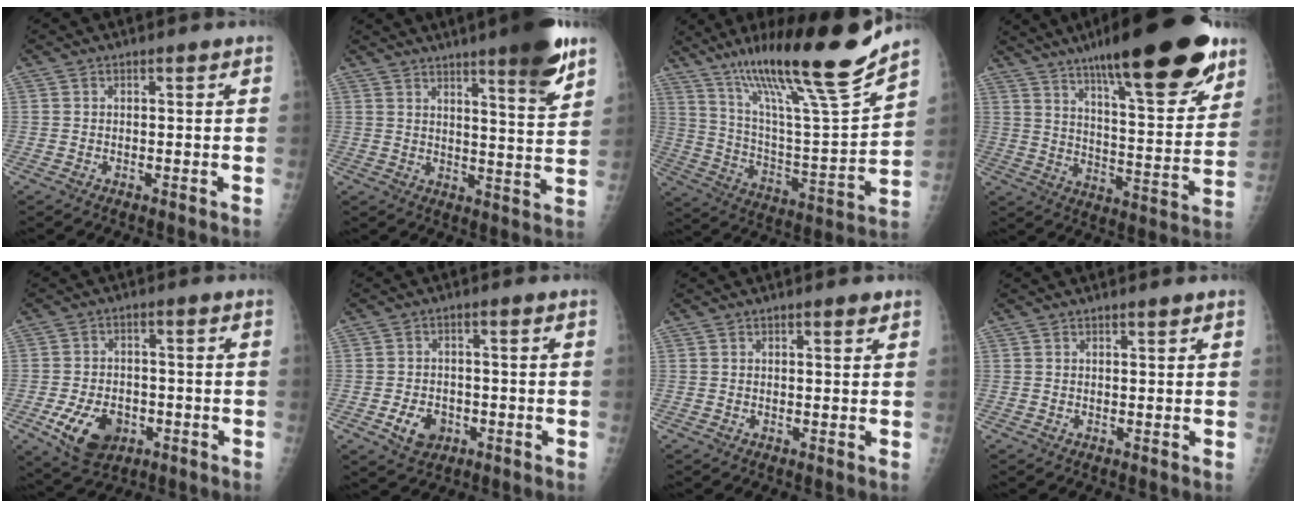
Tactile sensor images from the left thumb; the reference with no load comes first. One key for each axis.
{"total": 12.3, "fx": 7.9, "fy": 1.4, "fz": 9.3, "tx": -0.115, "ty": -0.044, "tz": 0.109}
{"total": 24.6, "fx": 18.0, "fy": 1.5, "fz": 16.7, "tx": -0.250, "ty": -0.074, "tz": 0.314}
{"total": 25.9, "fx": 16.7, "fy": 5.9, "fz": 18.9, "tx": -0.256, "ty": -0.058, "tz": 0.259}
{"total": 9.7, "fx": -3.8, "fy": 6.4, "fz": 6.2, "tx": -0.095, "ty": 0.012, "tz": -0.055}
{"total": 5.5, "fx": -2.1, "fy": 4.0, "fz": 3.1, "tx": -0.041, "ty": 0.011, "tz": -0.030}
{"total": 1.4, "fx": 0.9, "fy": 0.3, "fz": 1.0, "tx": -0.013, "ty": -0.003, "tz": 0.012}
{"total": 0.7, "fx": 0.6, "fy": 0.1, "fz": 0.4, "tx": -0.006, "ty": -0.003, "tz": 0.011}